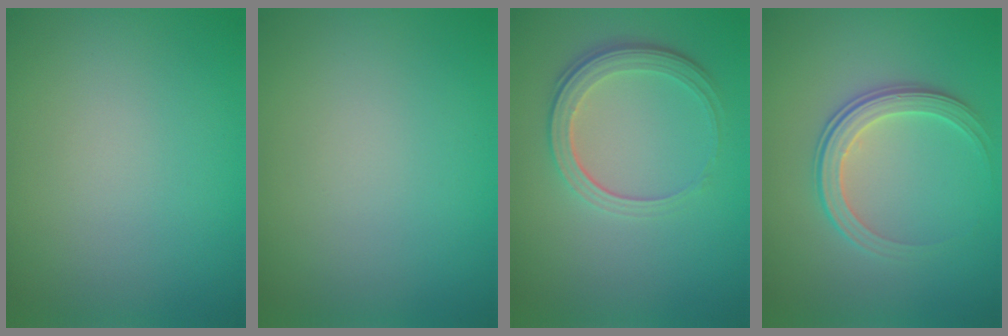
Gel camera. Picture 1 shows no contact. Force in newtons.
{"total": 0.0}
{"total": 3.7, "press": 2.7, "slide": 2.5}
{"total": 3.2, "press": 2.8, "slide": 1.6}